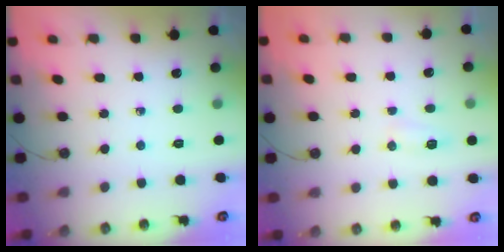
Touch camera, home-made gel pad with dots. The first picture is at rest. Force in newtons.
{"total": 5.2, "press": 5.2, "slide": 0.6}